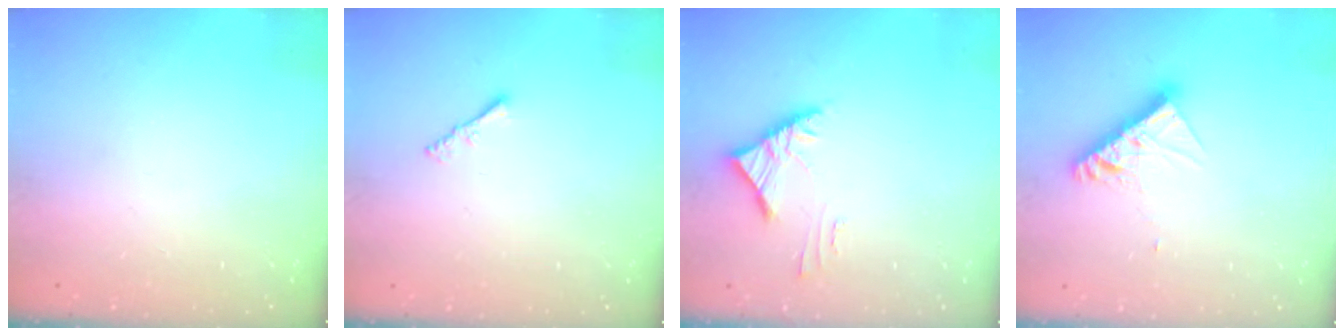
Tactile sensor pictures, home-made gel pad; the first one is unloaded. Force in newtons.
{"total": 1.3, "press": 1.3, "slide": 0.4}
{"total": 4.0, "press": 3.9, "slide": 0.9}
{"total": 10.2, "press": 10.2, "slide": 0.7}